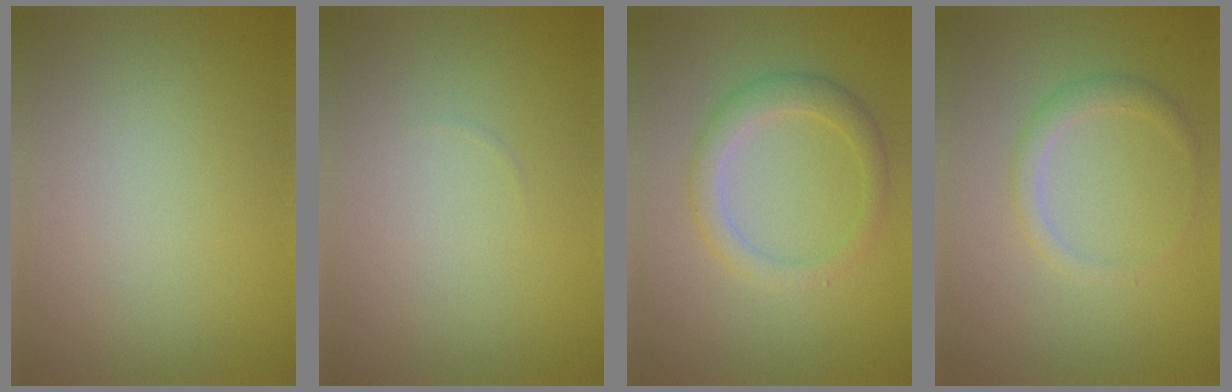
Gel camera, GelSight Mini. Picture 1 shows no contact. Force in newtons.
{"total": 0.0}
{"total": 2.7, "press": 2.7, "slide": 0.2}
{"total": 1.7, "press": 1.7, "slide": 0.1}